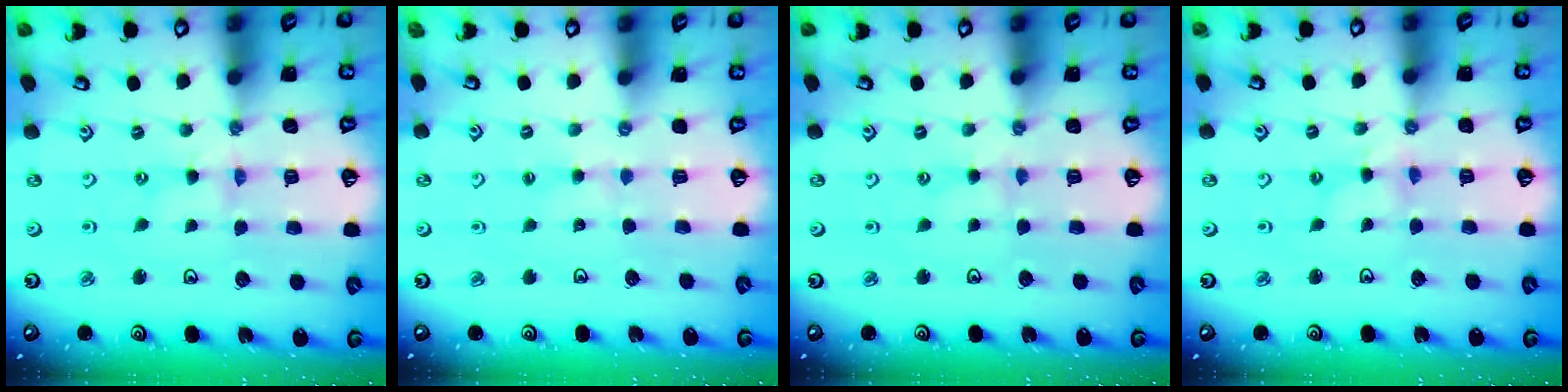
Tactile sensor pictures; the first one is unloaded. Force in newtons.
{"total": 1.7, "press": 1.7, "slide": 0.4}
{"total": 1.7, "press": 1.6, "slide": 0.3}
{"total": 2.5, "press": 2.5, "slide": 0.2}